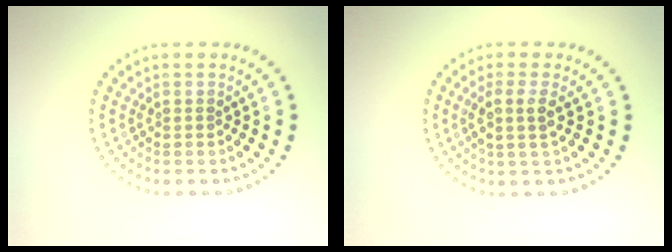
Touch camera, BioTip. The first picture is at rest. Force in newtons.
{"total": 2.4, "press": 2.0, "slide": 1.3}